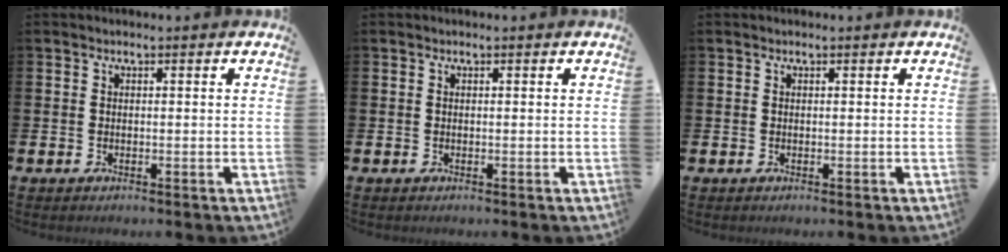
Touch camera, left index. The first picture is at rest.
{"total": 0.0}
{"total": 0.0}